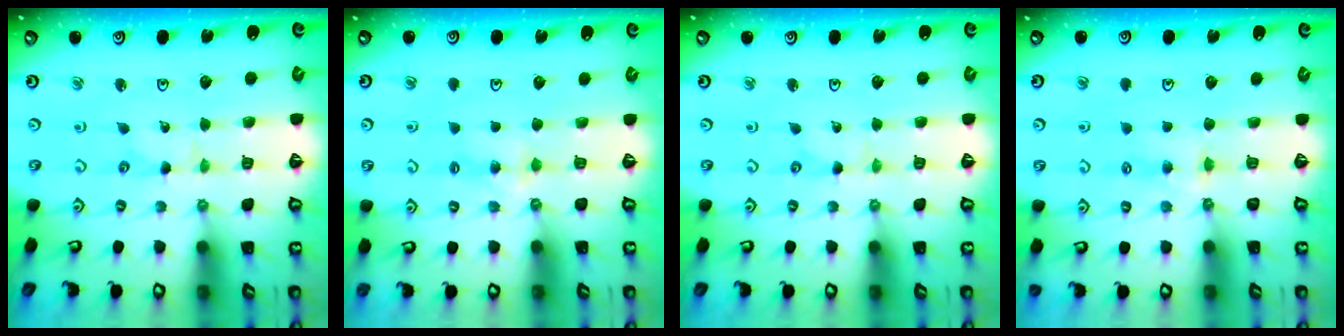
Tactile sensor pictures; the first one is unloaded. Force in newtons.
{"total": 4.5, "press": 4.5, "slide": 0.6}
{"total": 0.0}
{"total": 5.2, "press": 5.1, "slide": 0.7}